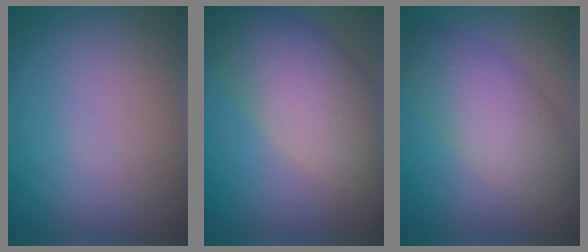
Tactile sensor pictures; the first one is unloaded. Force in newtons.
{"total": 7.5, "press": 7.4, "slide": 0.6}
{"total": 5.1, "press": 5.1, "slide": 0.2}